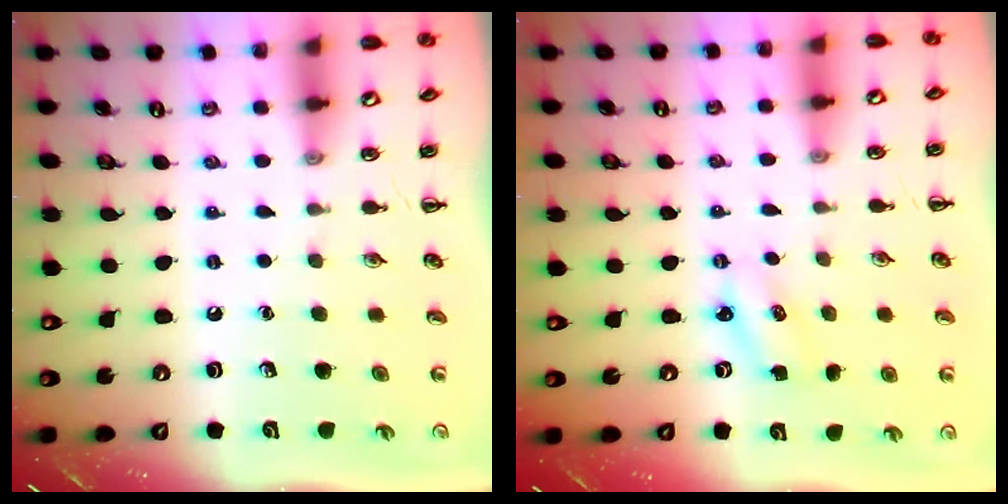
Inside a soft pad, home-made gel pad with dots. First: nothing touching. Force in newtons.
{"total": 2.3, "press": 2.2, "slide": 0.7}